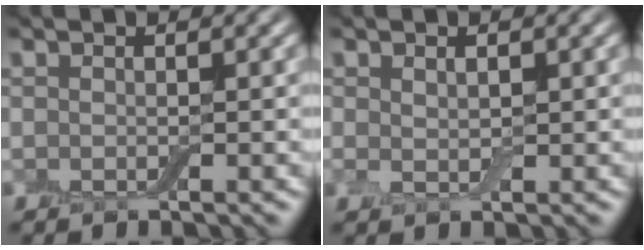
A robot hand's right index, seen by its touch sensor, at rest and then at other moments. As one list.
[{"total": 1.4, "force": [0.4, 0.9, 1.0], "torque": [-0.020, 0.004, 0.006]}]